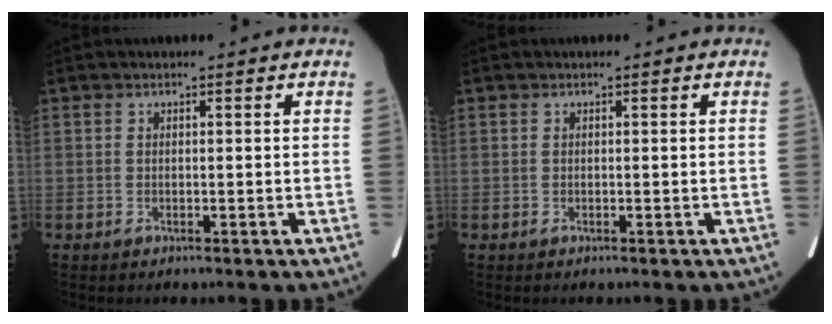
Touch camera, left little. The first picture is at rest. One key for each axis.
{"total": 0.0}